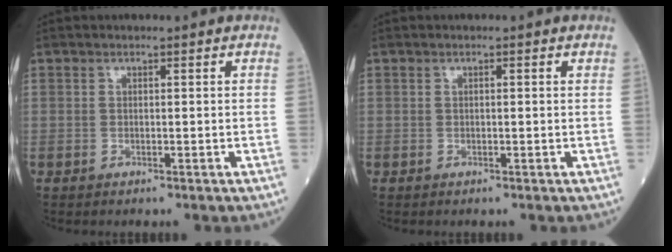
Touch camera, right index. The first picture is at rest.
{"total": 0.5, "force": [0.2, 0.1, 0.5], "torque": [-0.013, 0.004, 0.003]}